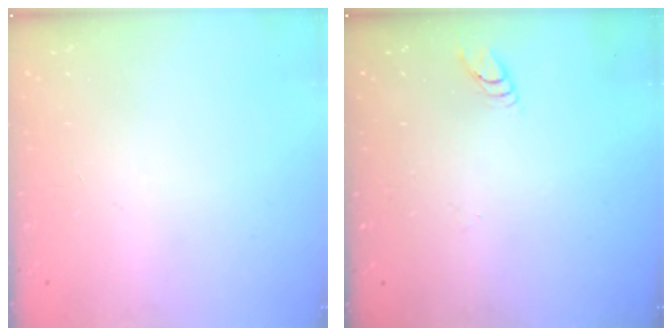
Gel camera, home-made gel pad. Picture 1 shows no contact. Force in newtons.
{"total": 2.8, "press": 2.8, "slide": 0.2}